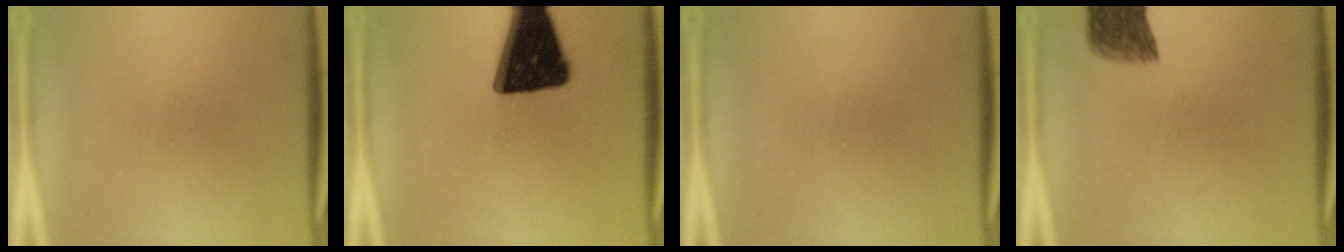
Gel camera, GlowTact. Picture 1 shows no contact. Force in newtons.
{"total": 19.5}
{"total": 0.0}
{"total": 6.1}